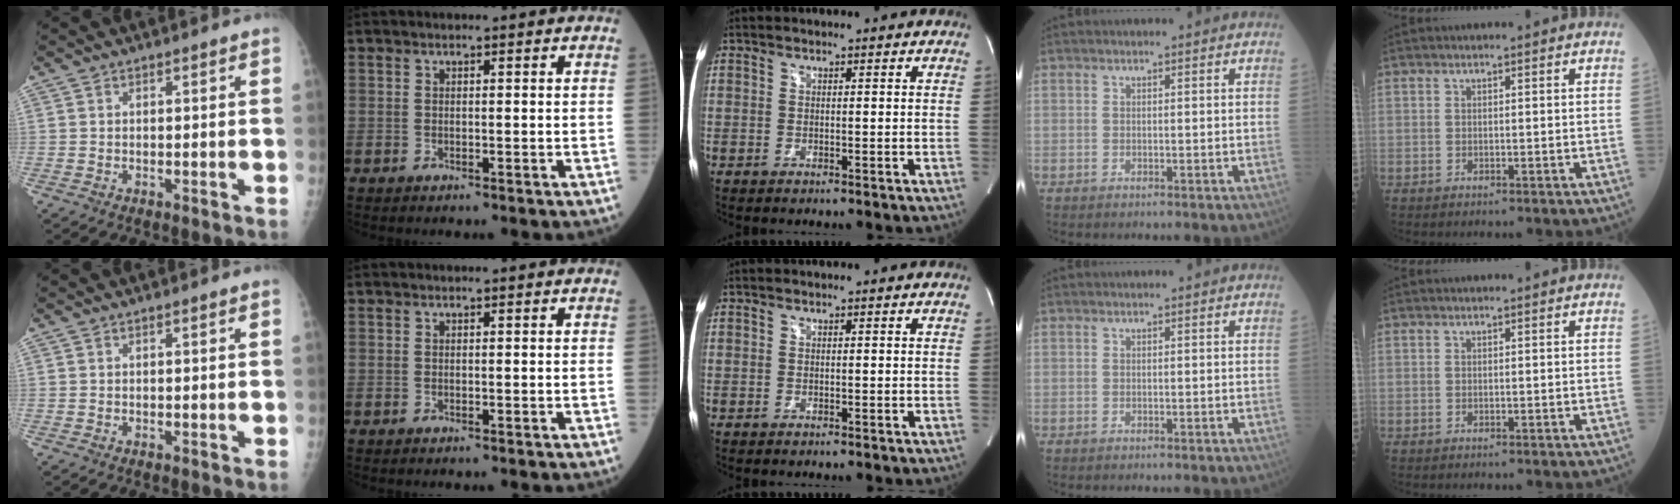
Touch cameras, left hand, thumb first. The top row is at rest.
{}